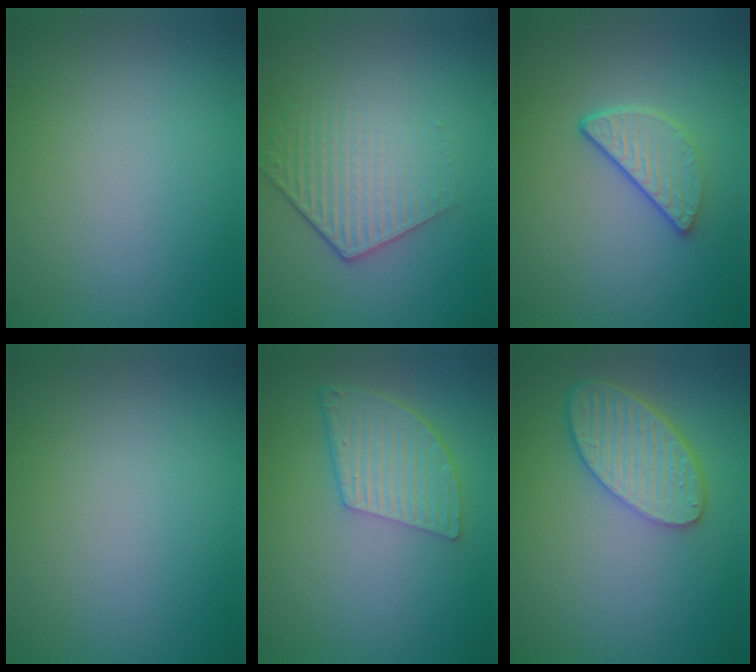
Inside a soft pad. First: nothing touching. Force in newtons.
{"total": 4.3, "press": 3.2, "slide": 3.0}
{"total": 3.4, "press": 2.7, "slide": 2.0}
{"total": 0.0}
{"total": 5.6, "press": 4.1, "slide": 3.7}
{"total": 5.6, "press": 4.8, "slide": 2.8}